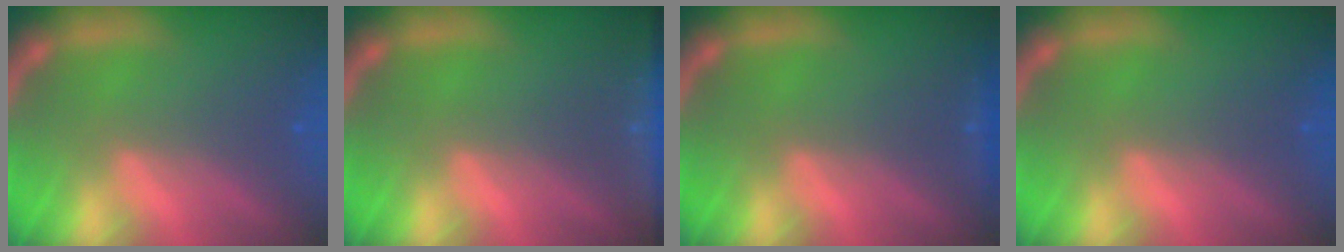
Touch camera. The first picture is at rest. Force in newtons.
{"total": 6.0}
{"total": 0.9}
{"total": 0.0}